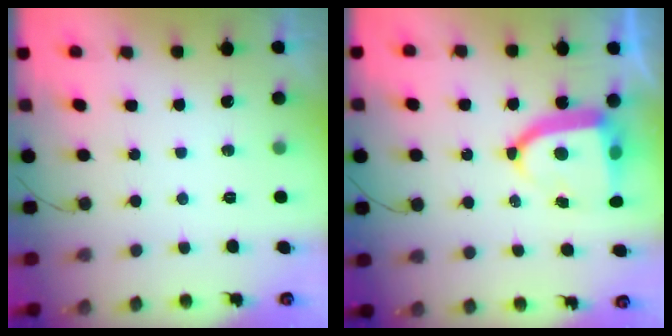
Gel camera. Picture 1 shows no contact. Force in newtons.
{"total": 10.7, "press": 10.6, "slide": 1.4}